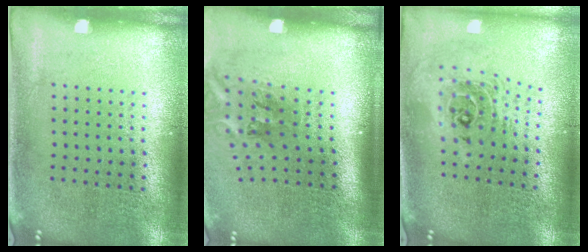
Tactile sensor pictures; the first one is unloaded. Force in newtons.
{"total": 2.1, "press": 1.4, "slide": 1.7}
{"total": 2.1, "press": 1.6, "slide": 1.4}